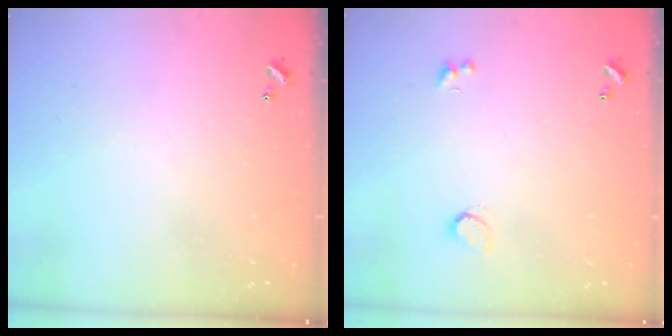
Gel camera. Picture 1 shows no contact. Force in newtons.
{"total": 1.0, "press": 0.8, "slide": 0.5}